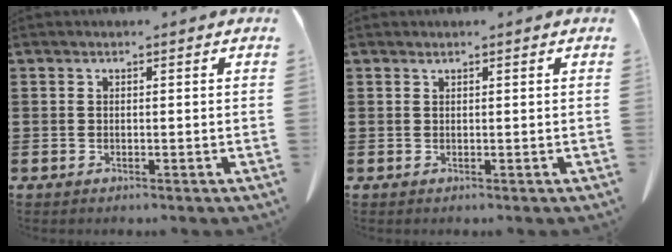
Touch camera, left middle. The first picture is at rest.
{"total": 0.5, "force": [0.4, -0.1, 0.3], "torque": [-0.007, -0.004, 0.011]}